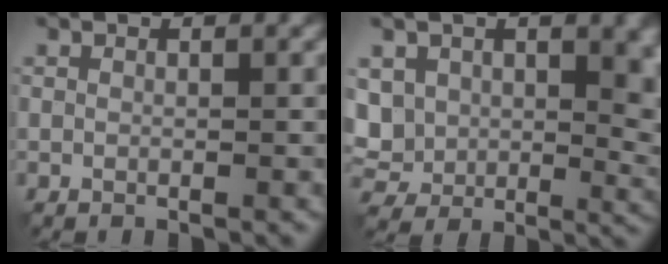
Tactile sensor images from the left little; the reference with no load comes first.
{"total": 9.7, "force": [2.6, 7.4, 5.7], "torque": [-0.118, -0.020, 0.049]}